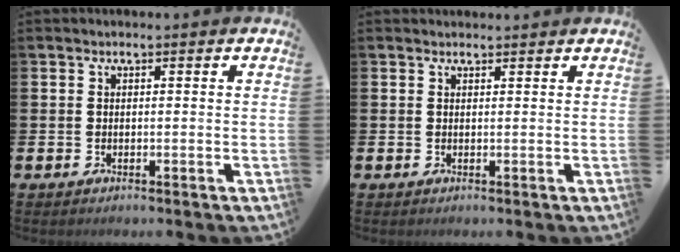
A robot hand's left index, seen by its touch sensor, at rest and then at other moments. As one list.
[{"total": 0.9, "force": [0.8, 0.3, 0.1], "torque": [0.005, 0.000, 0.015]}]